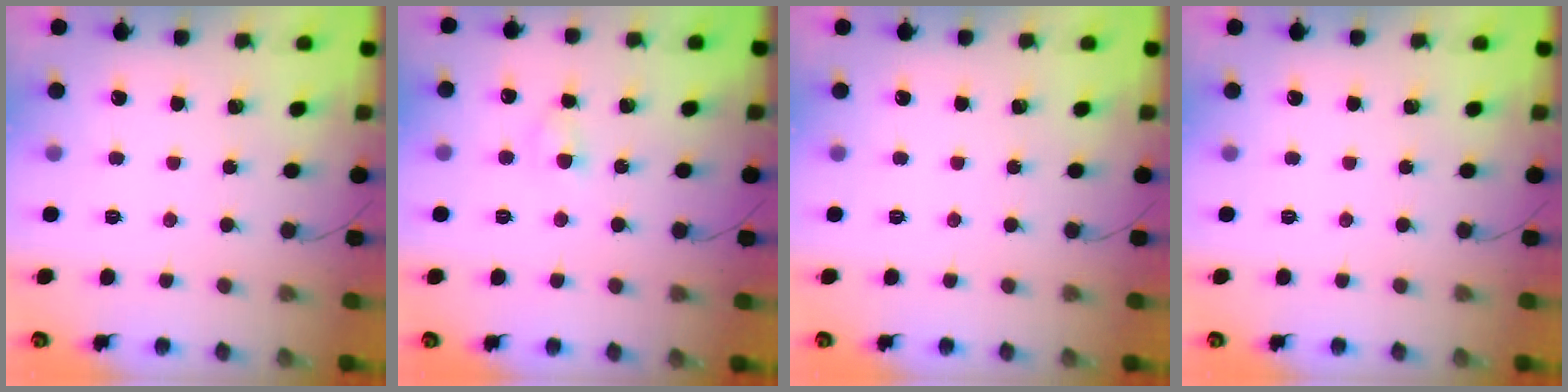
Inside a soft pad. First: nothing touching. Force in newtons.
{"total": 3.5, "press": 3.3, "slide": 1.3}
{"total": 0.0}
{"total": 0.0}